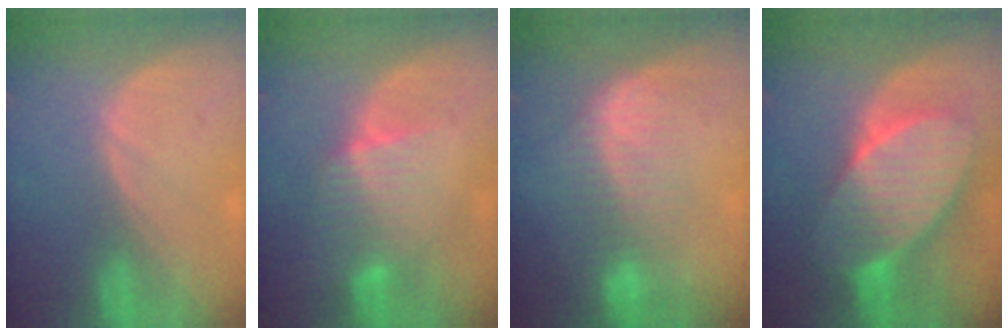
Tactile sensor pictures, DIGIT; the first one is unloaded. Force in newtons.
{"total": 6.5, "press": 5.7, "slide": 3.2}
{"total": 7.1, "press": 6.3, "slide": 3.3}
{"total": 10.9, "press": 10.9, "slide": 0.7}